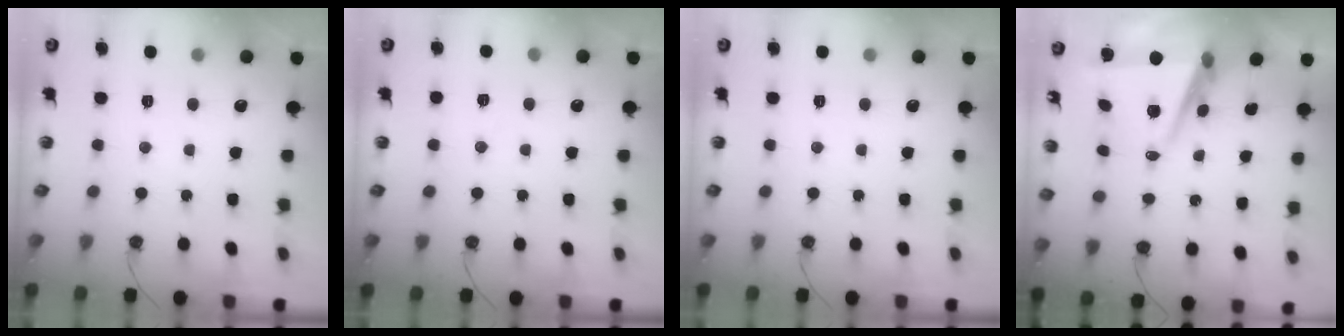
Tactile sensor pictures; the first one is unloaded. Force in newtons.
{"total": 5.9, "press": 4.0, "slide": 4.3}
{"total": 0.0}
{"total": 7.9, "press": 6.5, "slide": 4.4}